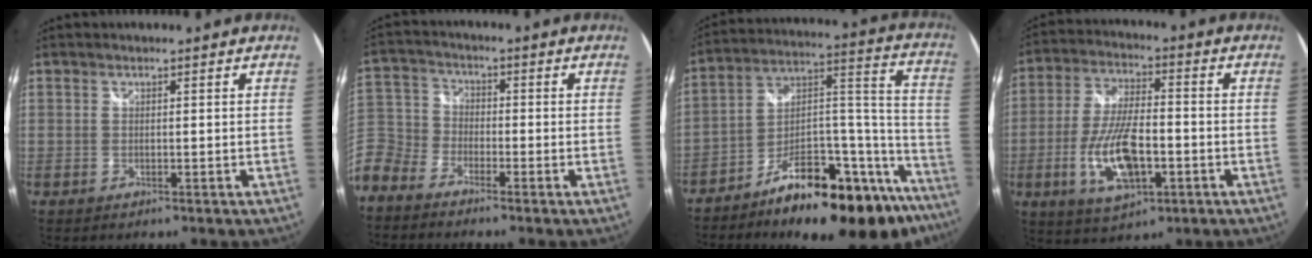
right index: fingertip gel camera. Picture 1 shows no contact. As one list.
[{"total": 10.6, "force": [-6.6, 7.6, 3.4], "torque": [-0.099, 0.016, -0.154]}, {"total": 26.2, "force": [-19.7, 8.4, 15.1], "torque": [-0.166, 0.053, -0.283]}, {"total": 13.6, "force": [-4.0, 5.5, 11.7], "torque": [-0.239, -0.008, -0.071]}]